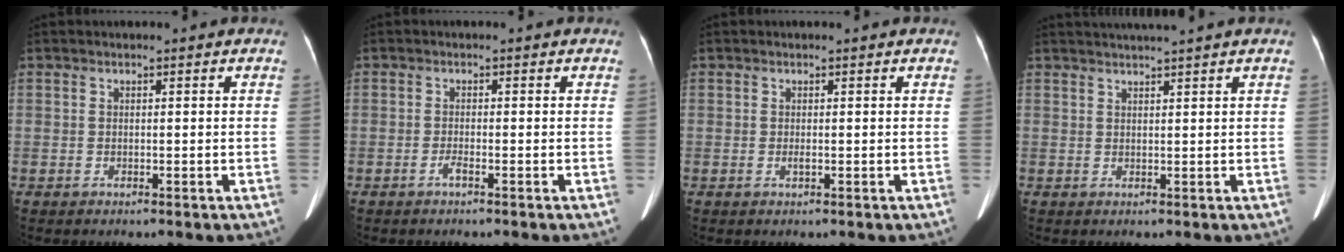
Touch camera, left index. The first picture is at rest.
{"total": 0.9, "force": [-0.6, -0.1, 0.6], "torque": [-0.015, -0.001, -0.013]}
{"total": 0.6, "force": [0.0, 0.1, 0.5], "torque": [-0.014, -0.001, -0.001]}
{"total": 4.3, "force": [3.7, -1.2, 1.8], "torque": [-0.023, 0.014, 0.057]}